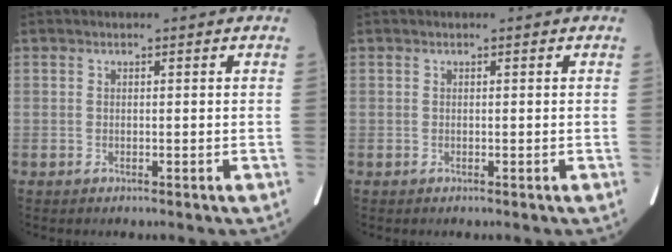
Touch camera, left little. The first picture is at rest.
{"total": 0.0}